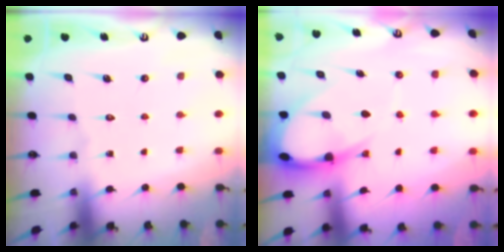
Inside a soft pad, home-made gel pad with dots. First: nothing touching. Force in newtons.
{"total": 9.8, "press": 9.8, "slide": 1.1}